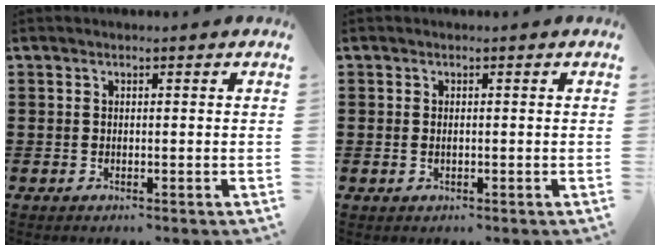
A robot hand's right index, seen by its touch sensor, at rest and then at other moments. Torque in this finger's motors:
{"motor_torque": [0.32, 1.82, -0.05, -0.01]}